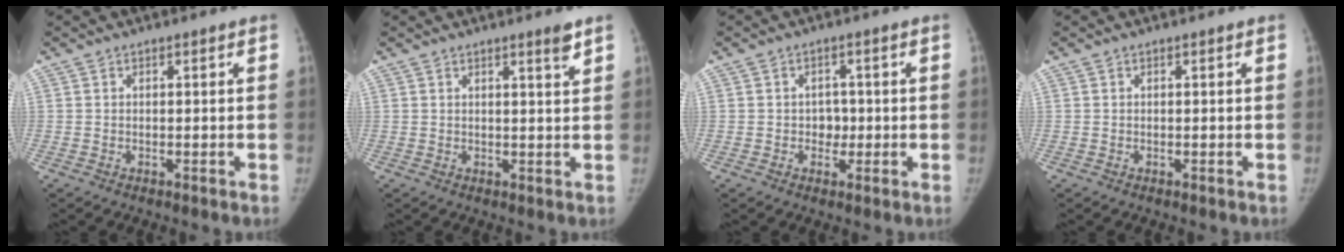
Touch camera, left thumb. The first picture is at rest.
{"total": 2.2, "force": [1.6, 0.0, 1.5], "torque": [-0.019, -0.014, 0.024]}
{"total": 3.2, "force": [-0.4, 2.7, 1.6], "torque": [0.004, 0.008, -0.009]}
{"total": 0.0}